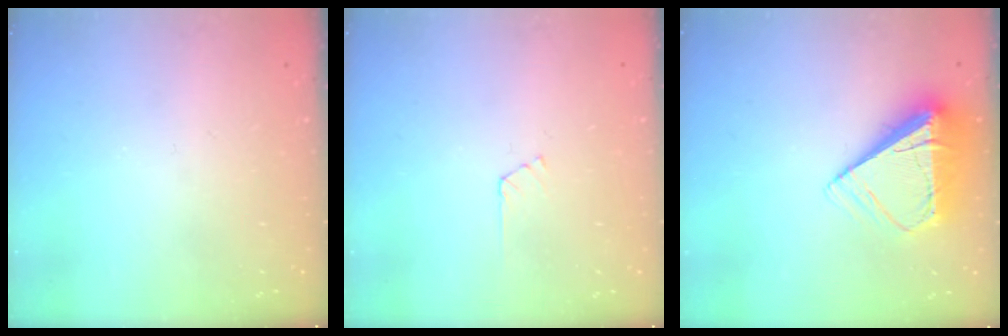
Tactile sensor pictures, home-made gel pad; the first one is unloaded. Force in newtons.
{"total": 2.4, "press": 2.4, "slide": 0.3}
{"total": 9.8, "press": 9.7, "slide": 1.4}